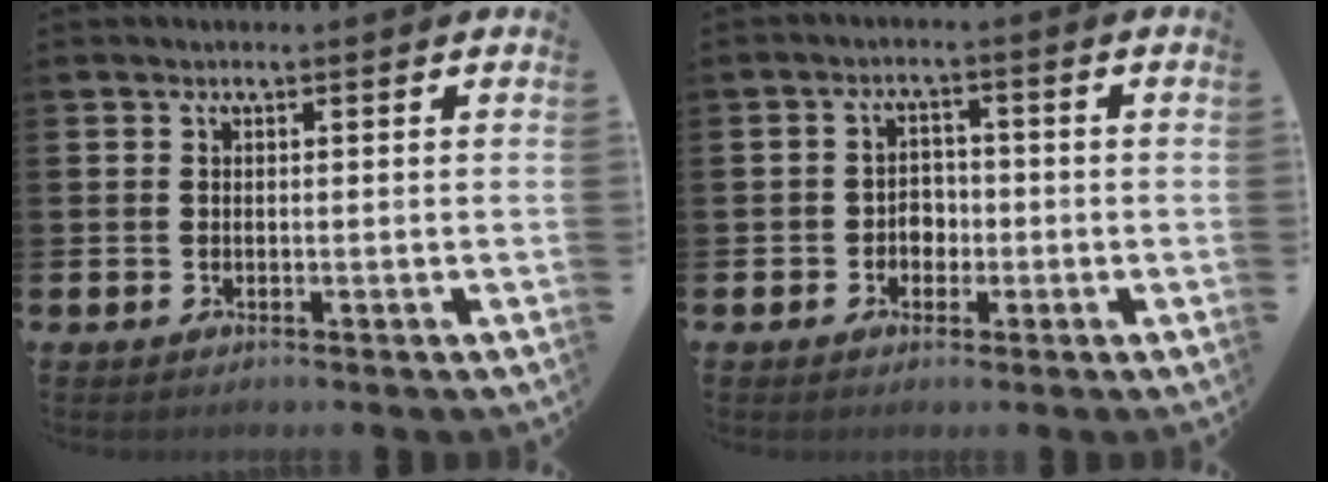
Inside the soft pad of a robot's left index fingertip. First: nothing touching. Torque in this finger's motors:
{"motor_torque": [0.02, 0.10, 0.04, 0.01]}